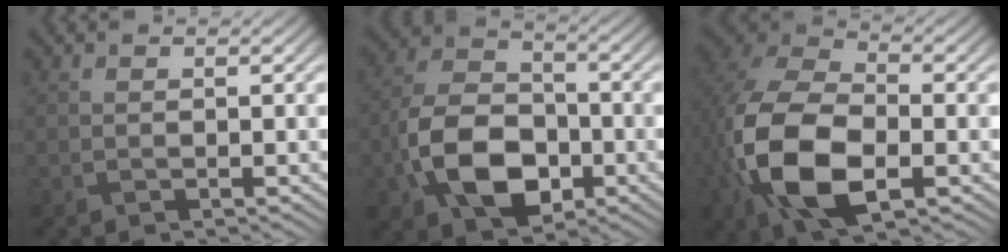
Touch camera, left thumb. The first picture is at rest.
{"total": 11.1, "force": [-3.8, 7.5, 7.3], "torque": [-0.161, -0.009, -0.081]}
{"total": 14.3, "force": [-3.8, 8.8, 10.6], "torque": [-0.265, -0.031, -0.078]}